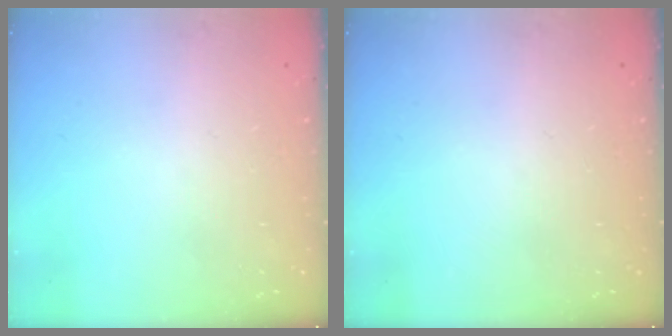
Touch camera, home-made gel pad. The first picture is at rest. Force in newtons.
{"total": 0.0}